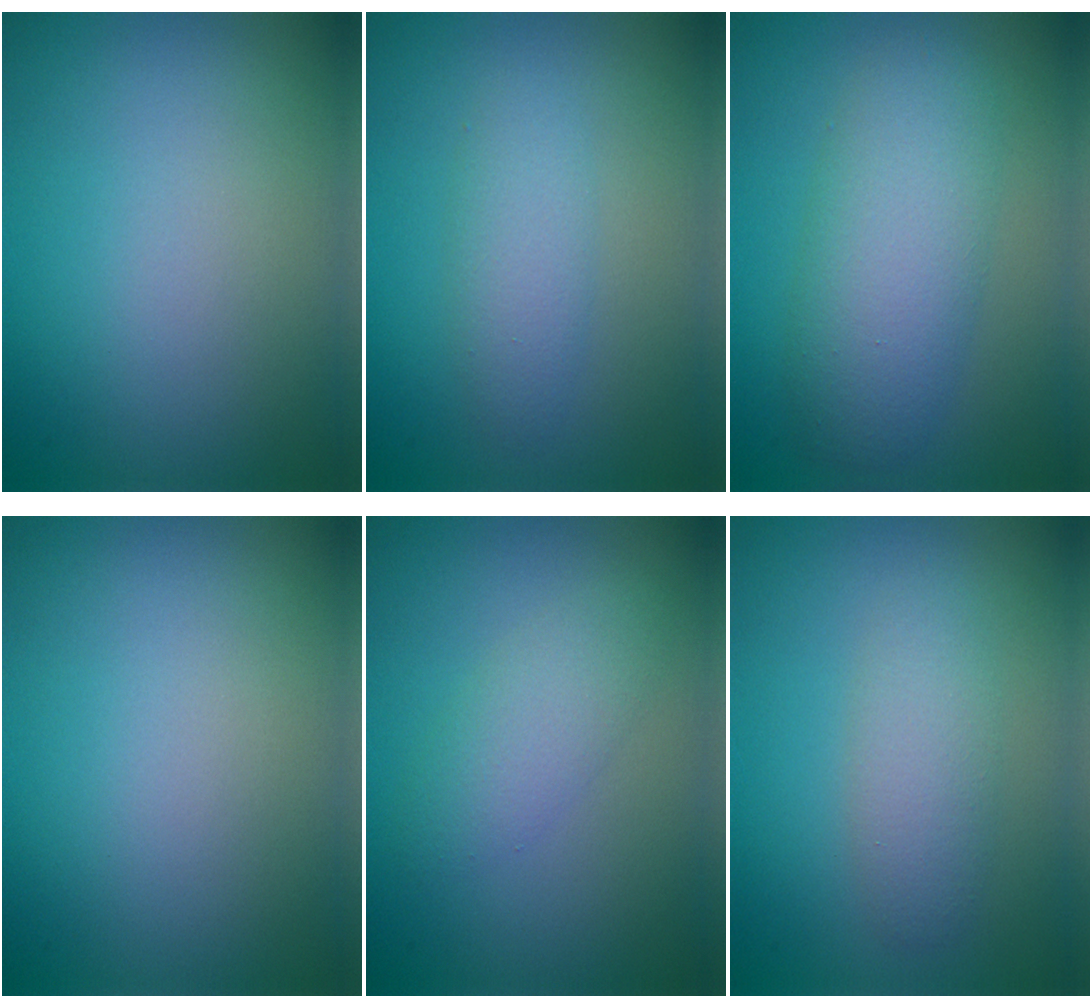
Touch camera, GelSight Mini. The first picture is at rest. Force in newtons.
{"total": 2.3, "press": 2.3, "slide": 0.1}
{"total": 5.4, "press": 5.4, "slide": 0.1}
{"total": 0.0}
{"total": 2.5, "press": 2.5, "slide": 0.0}
{"total": 2.6, "press": 2.6, "slide": 0.2}